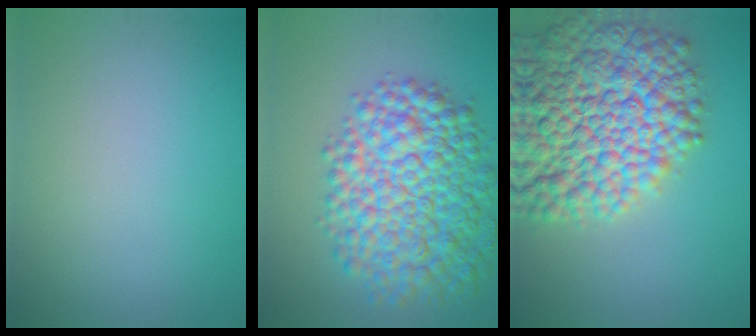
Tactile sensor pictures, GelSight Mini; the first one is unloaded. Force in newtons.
{"total": 9.8, "press": 9.8, "slide": 0.2}
{"total": 15.3, "press": 15.3, "slide": 0.5}